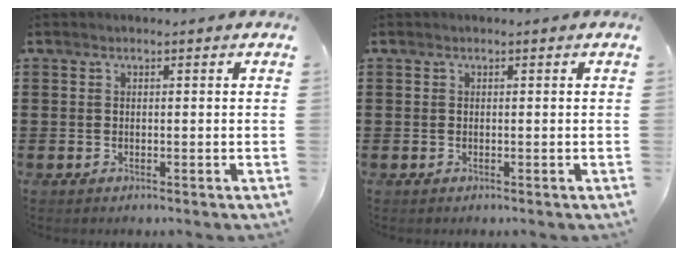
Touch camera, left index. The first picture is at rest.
{"total": 0.0}